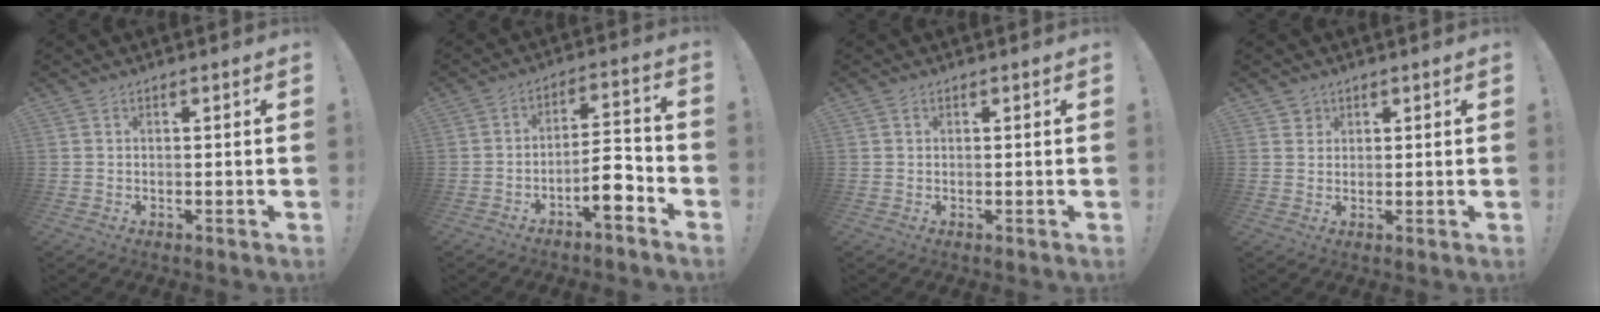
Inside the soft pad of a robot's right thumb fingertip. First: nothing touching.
{"total": 9.5, "force": [-5.6, 2.7, 7.2], "torque": [-0.110, 0.027, -0.098]}
{"total": 0.6, "force": [0.4, 0.4, 0.1], "torque": [0.004, -0.001, 0.006]}
{"total": 2.2, "force": [1.3, 1.8, 0.1], "torque": [0.006, -0.009, 0.022]}